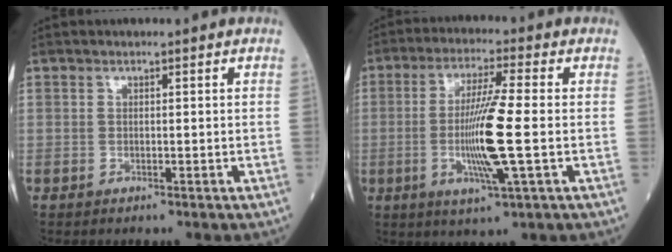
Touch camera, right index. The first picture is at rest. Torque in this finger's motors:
{"motor_torque": [0.40, 0.00, 0.34, 0.21]}